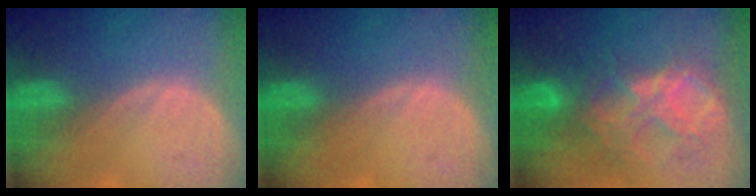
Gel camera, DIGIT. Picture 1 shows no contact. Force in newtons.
{"total": 0.0}
{"total": 9.2, "press": 7.8, "slide": 4.9}